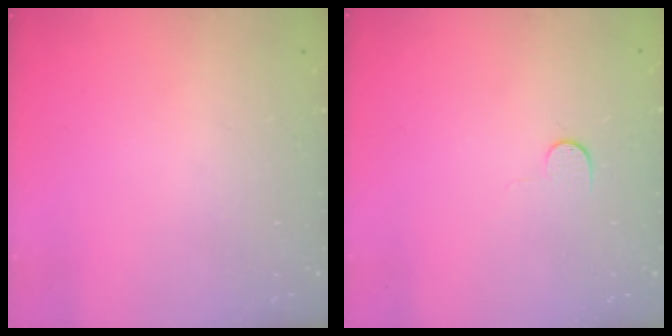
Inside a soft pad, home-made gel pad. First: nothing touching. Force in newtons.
{"total": 4.9, "press": 4.9, "slide": 0.5}